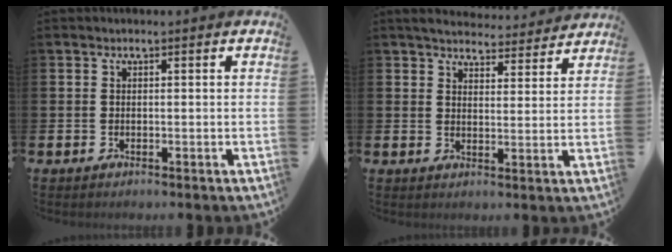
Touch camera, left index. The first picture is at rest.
{"total": 4.6, "force": [4.5, 0.9, 0.4], "torque": [-0.016, -0.034, 0.077]}